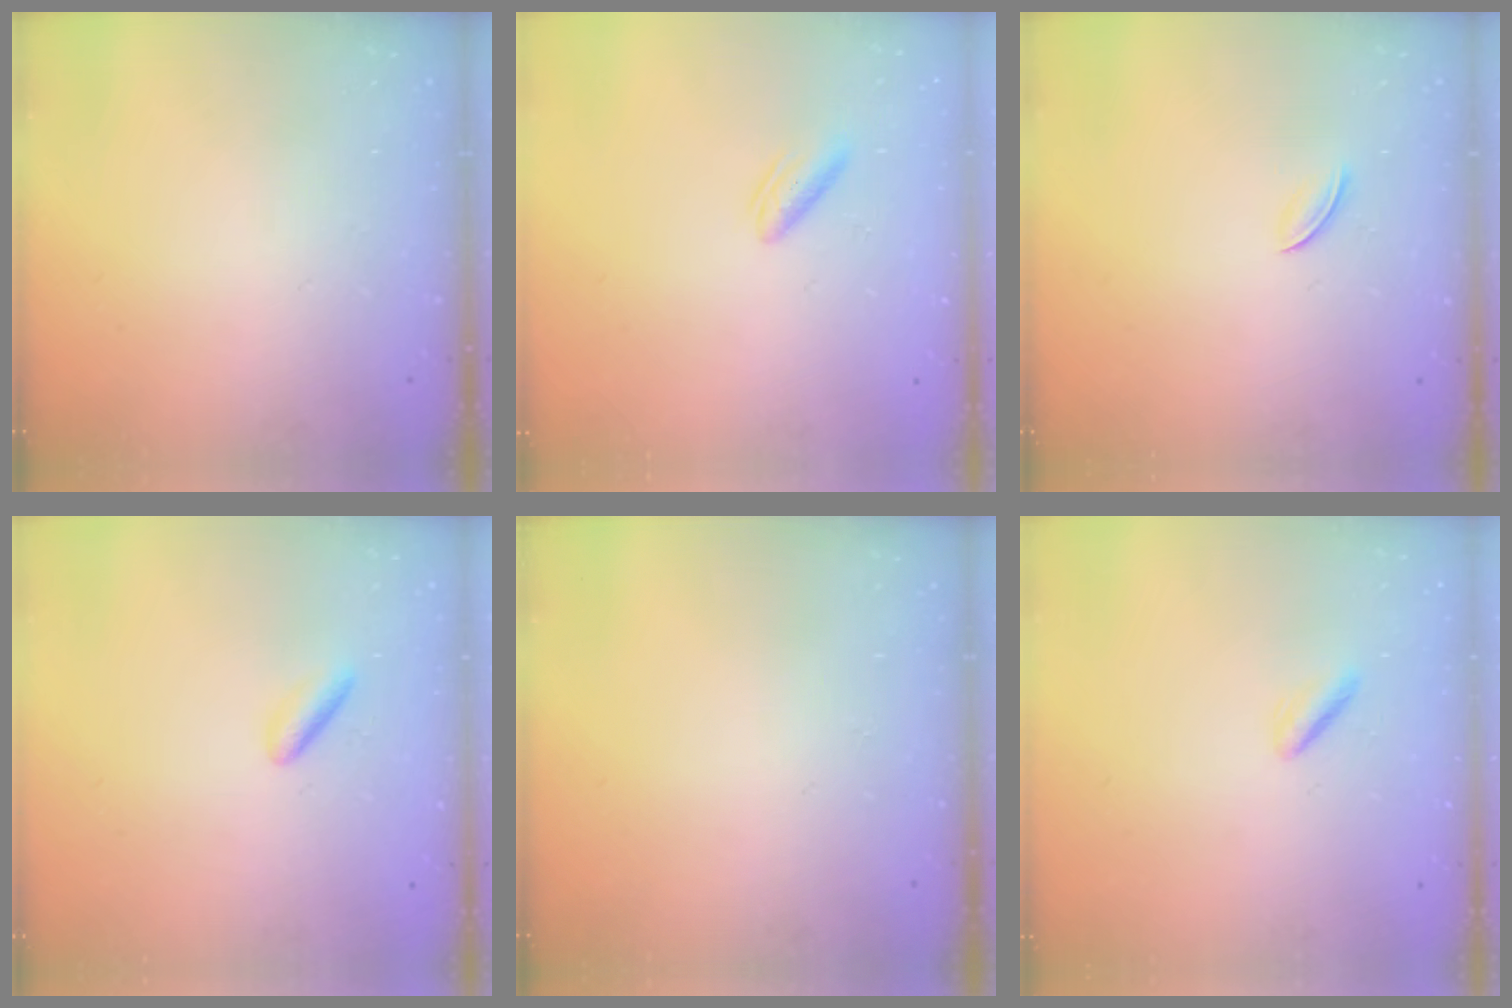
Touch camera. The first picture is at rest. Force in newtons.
{"total": 3.0, "press": 2.8, "slide": 0.9}
{"total": 2.8, "press": 2.7, "slide": 0.8}
{"total": 3.3, "press": 3.1, "slide": 1.0}
{"total": 0.0}
{"total": 0.8, "press": 0.6, "slide": 0.6}